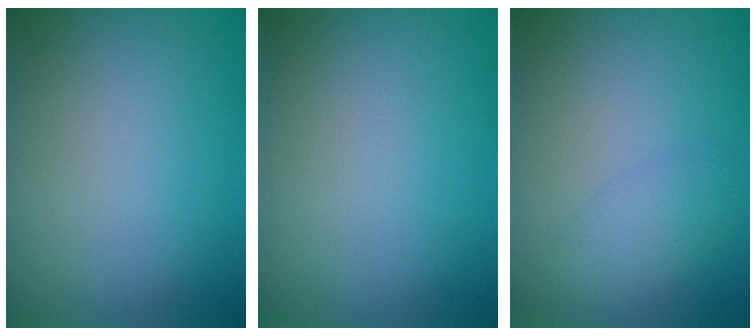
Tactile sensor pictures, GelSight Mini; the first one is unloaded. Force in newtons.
{"total": 0.0}
{"total": 2.0, "press": 2.0, "slide": 0.2}